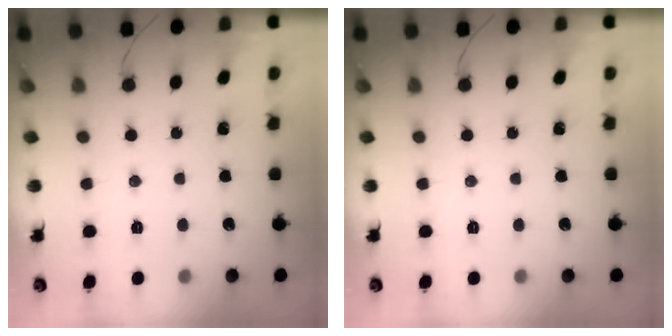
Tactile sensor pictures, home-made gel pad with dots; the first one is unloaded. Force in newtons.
{"total": 0.0}